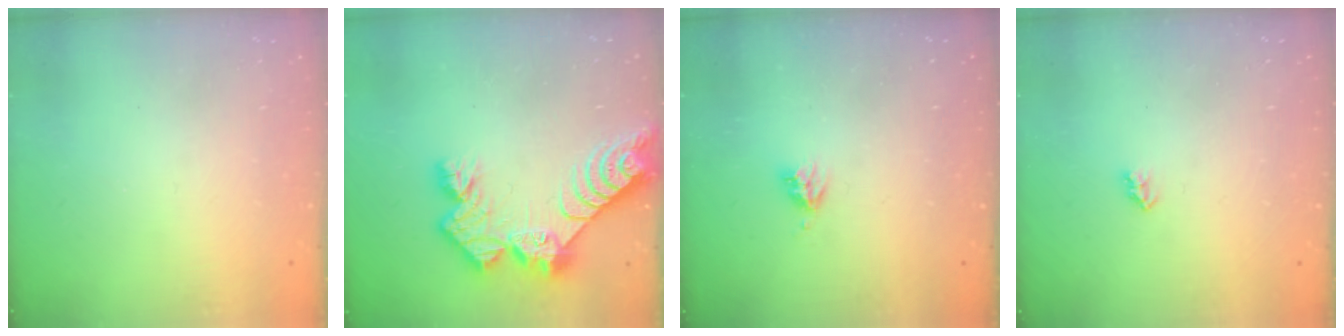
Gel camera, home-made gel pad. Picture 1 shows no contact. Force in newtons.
{"total": 11.9, "press": 11.9, "slide": 1.0}
{"total": 4.3, "press": 4.2, "slide": 0.5}
{"total": 2.1, "press": 2.1, "slide": 0.4}